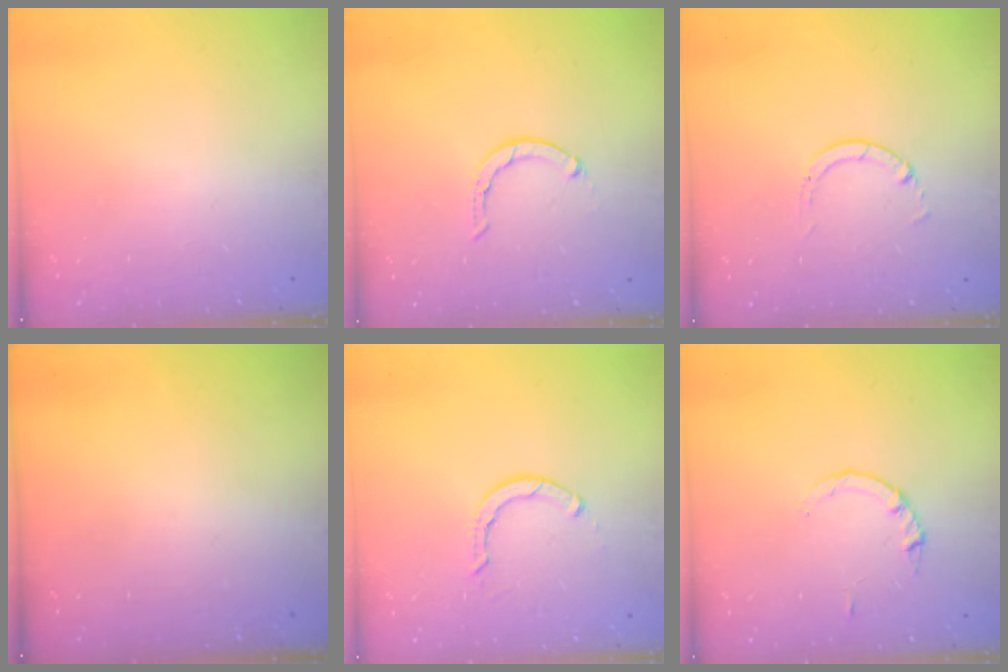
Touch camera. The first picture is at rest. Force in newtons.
{"total": 0.7, "press": 0.6, "slide": 0.2}
{"total": 1.3, "press": 1.3, "slide": 0.2}
{"total": 0.0}
{"total": 2.3, "press": 2.3, "slide": 0.1}
{"total": 2.8, "press": 2.8, "slide": 0.4}